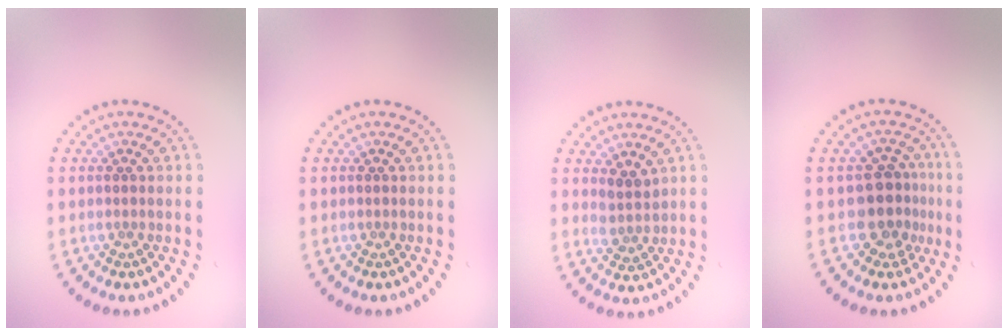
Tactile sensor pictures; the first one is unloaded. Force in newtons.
{"total": 0.0}
{"total": 2.0, "press": 1.6, "slide": 1.1}
{"total": 3.4, "press": 2.8, "slide": 2.0}